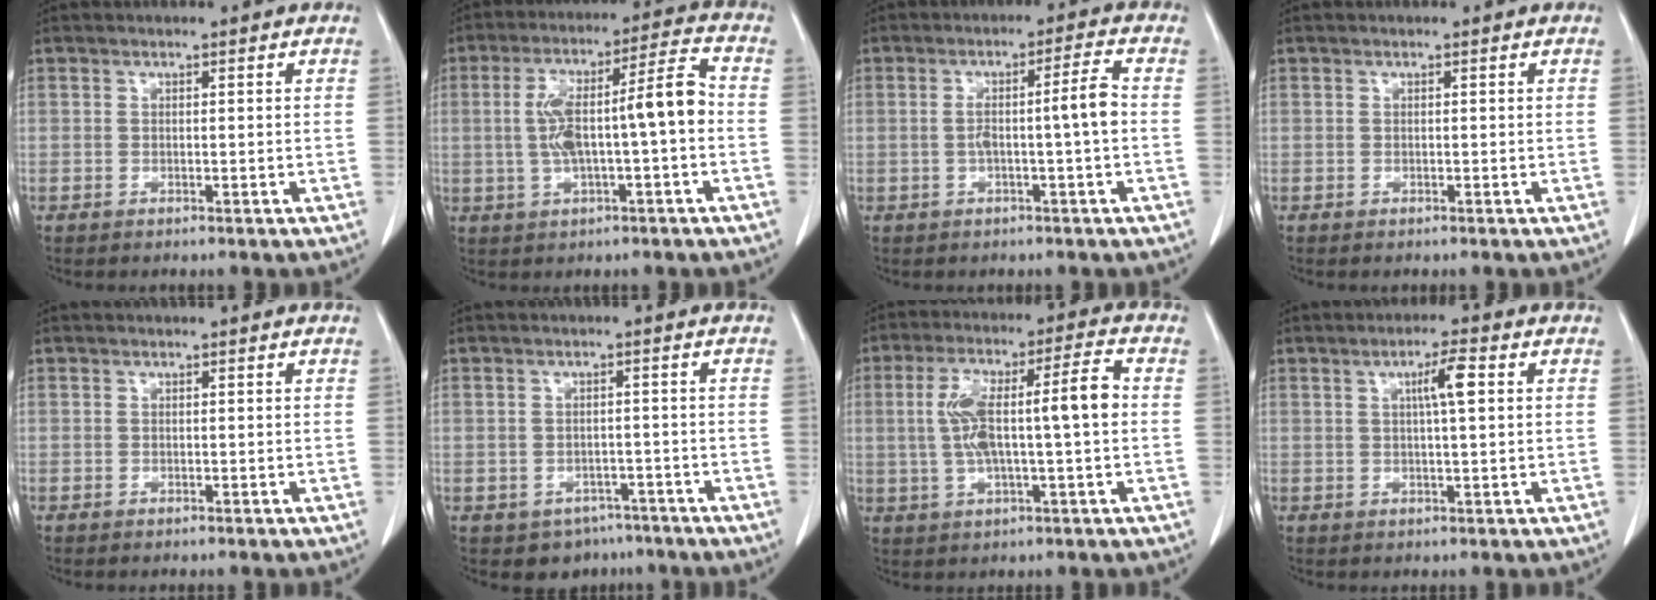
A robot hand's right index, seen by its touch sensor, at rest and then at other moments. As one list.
[{"total": 11.6, "force": [-0.6, 1.6, 11.5], "torque": [-0.204, 0.032, -0.008]}, {"total": 5.5, "force": [-0.5, -0.4, 5.5], "torque": [-0.092, 0.015, -0.006]}, {"total": 0.0}, {"total": 0.0}, {"total": 5.2, "force": [-3.5, 3.9, 0.5], "torque": [0.004, 0.012, -0.042]}, {"total": 11.8, "force": [0.6, 2.0, 11.6], "torque": [-0.213, 0.031, 0.011]}, {"total": 4.2, "force": [1.1, 0.1, 4.0], "torque": [-0.069, 0.003, 0.018]}]